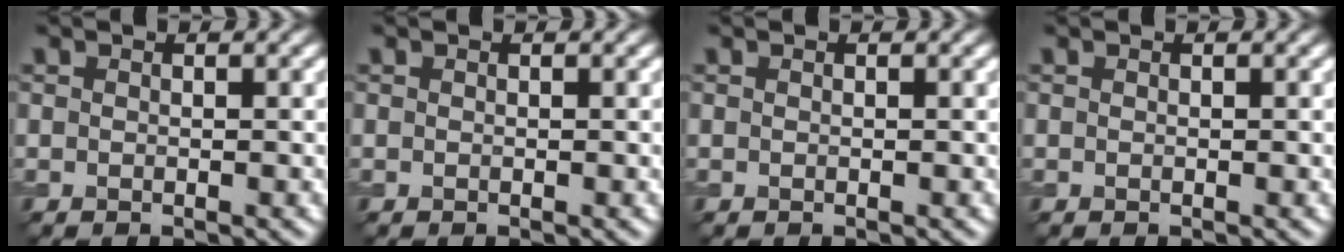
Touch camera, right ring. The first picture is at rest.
{"total": 0.0}
{"total": 0.0}
{"total": 0.0}